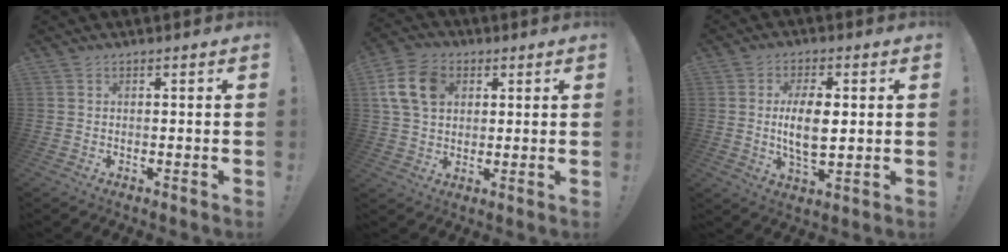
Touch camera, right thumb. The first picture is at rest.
{"total": 12.5, "force": [4.1, 9.3, 7.3], "torque": [-0.133, -0.001, 0.082]}
{"total": 10.2, "force": [0.9, 4.7, 9.0], "torque": [-0.168, -0.008, 0.008]}